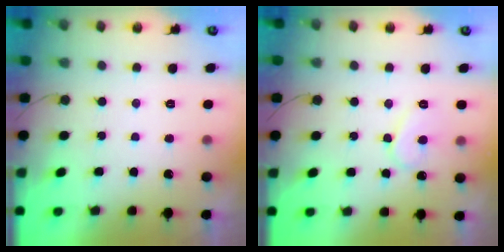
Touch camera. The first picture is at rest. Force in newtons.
{"total": 8.0, "press": 7.9, "slide": 0.7}